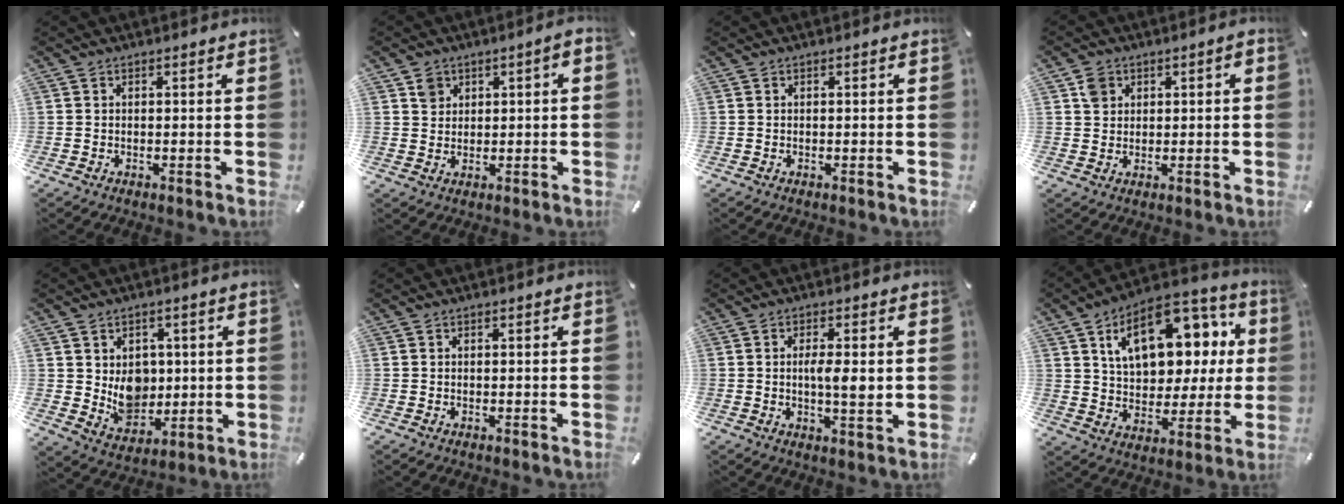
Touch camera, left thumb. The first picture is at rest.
{"total": 3.3, "force": [1.1, 2.9, 1.1], "torque": [-0.011, 0.001, 0.015]}
{"total": 0.0}
{"total": 3.4, "force": [1.0, 3.0, 1.2], "torque": [-0.012, 0.001, 0.014]}
{"total": 9.0, "force": [1.9, 8.0, 3.5], "torque": [-0.036, -0.017, 0.044]}
{"total": 0.0}
{"total": 5.8, "force": [0.4, 1.5, 5.6], "torque": [-0.098, -0.005, 0.003]}
{"total": 18.9, "force": [7.7, 11.7, 12.6], "torque": [-0.203, -0.019, 0.136]}